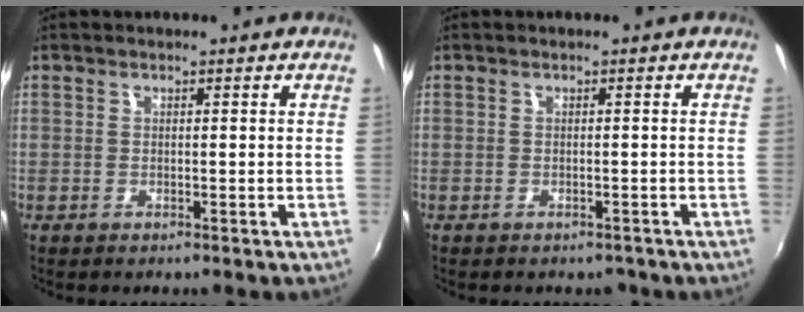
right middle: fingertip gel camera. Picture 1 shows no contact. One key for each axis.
{"total": 1.9, "fx": -1.4, "fy": 1.2, "fz": 0.5, "tx": -0.012, "ty": -0.007, "tz": -0.016}